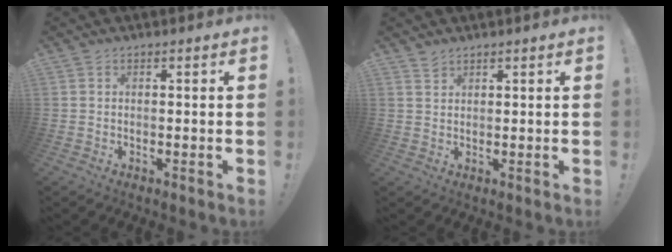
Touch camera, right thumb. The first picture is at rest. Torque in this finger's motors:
{"motor_torque": [-0.28, -0.17, 0.12, -0.04, 0.00]}